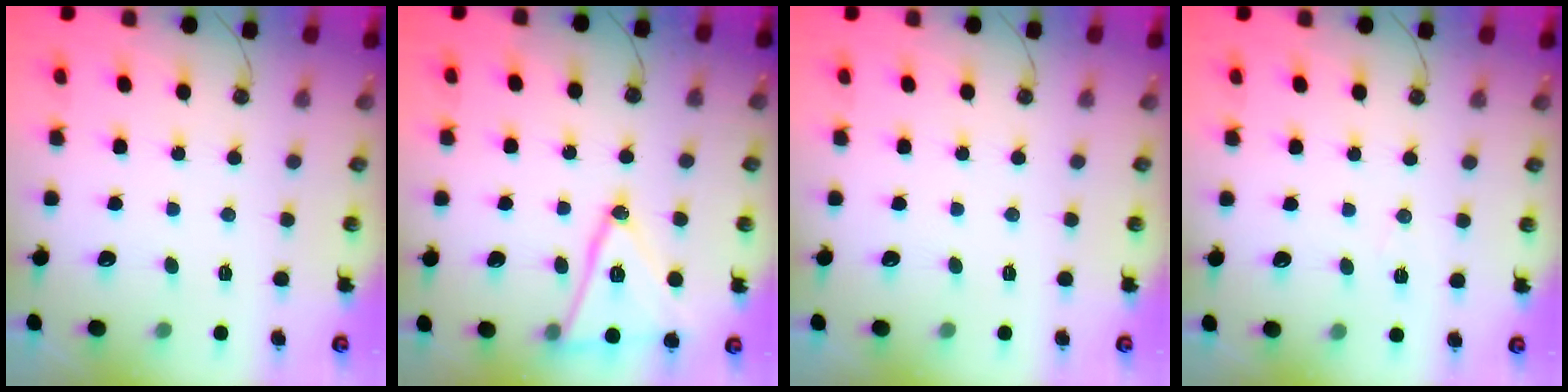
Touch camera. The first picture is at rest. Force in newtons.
{"total": 15.4, "press": 15.0, "slide": 3.4}
{"total": 0.0}
{"total": 5.8, "press": 3.8, "slide": 4.5}